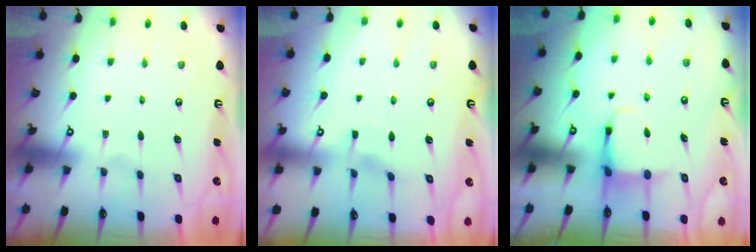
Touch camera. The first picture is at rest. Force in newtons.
{"total": 2.7, "press": 2.7, "slide": 0.3}
{"total": 3.9, "press": 3.8, "slide": 0.6}